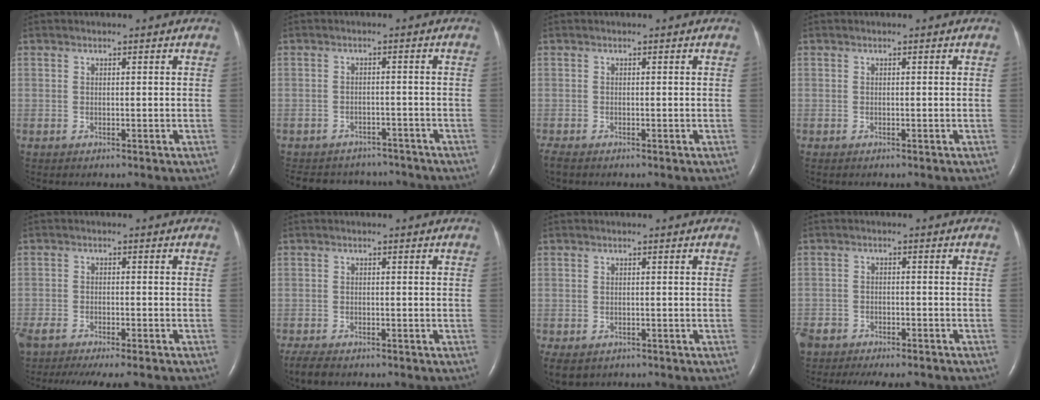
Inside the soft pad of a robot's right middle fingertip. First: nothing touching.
{"total": 11.0, "force": [-10.0, 4.1, 1.9], "torque": [-0.040, 0.014, -0.122]}
{"total": 2.0, "force": [-1.6, 0.7, 1.0], "torque": [-0.025, -0.007, -0.025]}
{"total": 0.0}
{"total": 15.0, "force": [-12.7, 3.2, 7.3], "torque": [-0.165, -0.030, -0.176]}
{"total": 4.3, "force": [-3.5, 1.4, 2.1], "torque": [-0.042, -0.011, -0.054]}
{"total": 8.0, "force": [-4.7, 5.7, 3.1], "torque": [-0.083, -0.010, -0.058]}
{"total": 11.9, "force": [-10.2, 4.4, 4.2], "torque": [-0.093, -0.007, -0.135]}